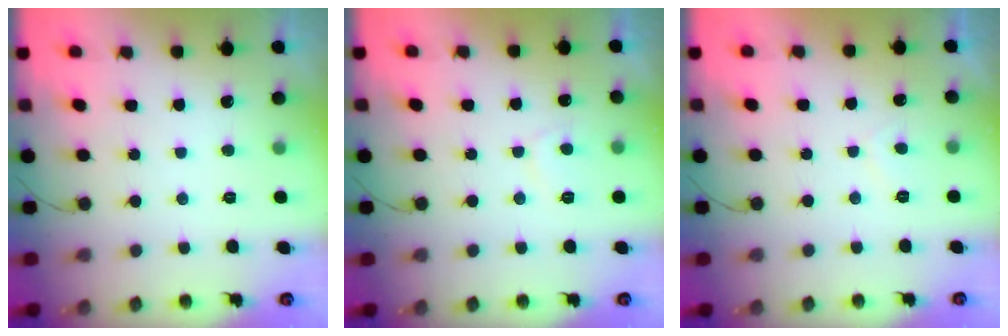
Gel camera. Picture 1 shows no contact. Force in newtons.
{"total": 3.0, "press": 2.9, "slide": 0.7}
{"total": 0.7, "press": 0.5, "slide": 0.5}